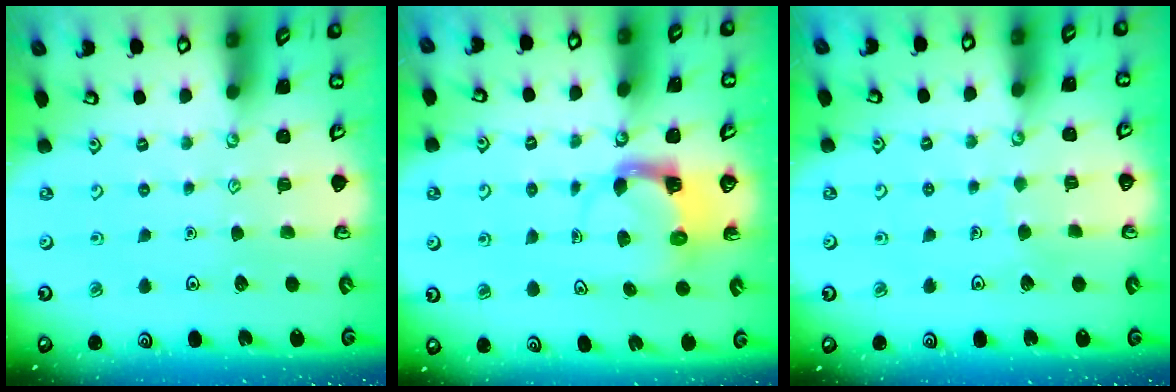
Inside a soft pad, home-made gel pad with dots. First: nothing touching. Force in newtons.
{"total": 3.5, "press": 3.5, "slide": 0.4}
{"total": 1.8, "press": 1.8, "slide": 0.0}